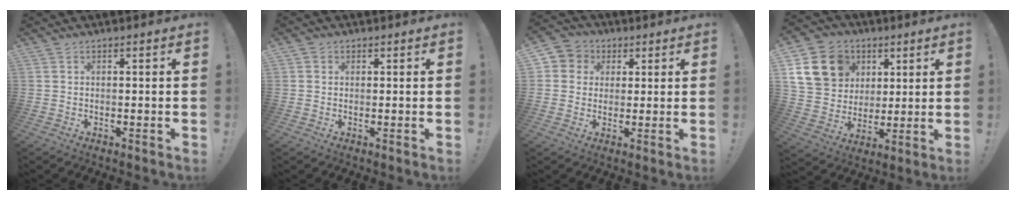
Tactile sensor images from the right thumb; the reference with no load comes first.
{"total": 1.1, "force": [0.4, 1.0, 0.1], "torque": [0.002, -0.001, 0.007]}
{"total": 5.9, "force": [0.7, 5.7, 1.3], "torque": [-0.016, 0.002, 0.016]}
{"total": 16.8, "force": [6.1, 14.0, 7.2], "torque": [-0.116, -0.015, 0.138]}